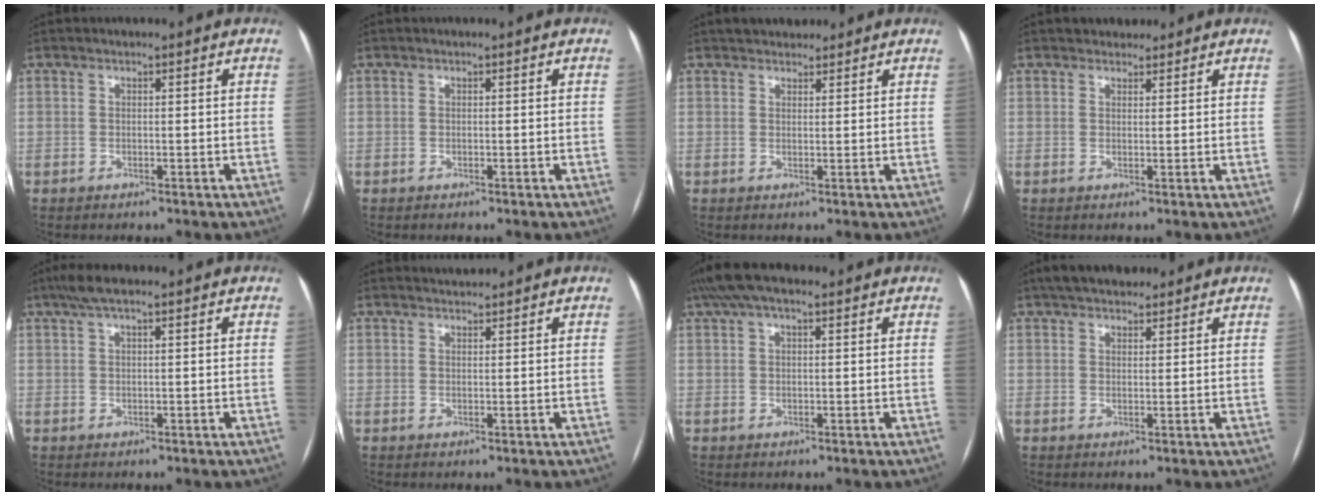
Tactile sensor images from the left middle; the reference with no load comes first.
{"total": 0.0}
{"total": 4.6, "force": [4.0, 1.9, 1.3], "torque": [-0.008, 0.020, 0.062]}
{"total": 3.0, "force": [2.6, 1.4, 0.5], "torque": [0.000, 0.013, 0.038]}
{"total": 3.3, "force": [2.2, 0.5, 2.5], "torque": [-0.054, 0.026, 0.042]}
{"total": 1.2, "force": [1.2, 0.0, -0.1], "torque": [-0.007, 0.006, 0.025]}
{"total": 6.0, "force": [3.8, 2.1, 4.0], "torque": [-0.085, 0.044, 0.068]}
{"total": 7.0, "force": [5.6, 2.6, 3.1], "torque": [-0.042, 0.026, 0.094]}